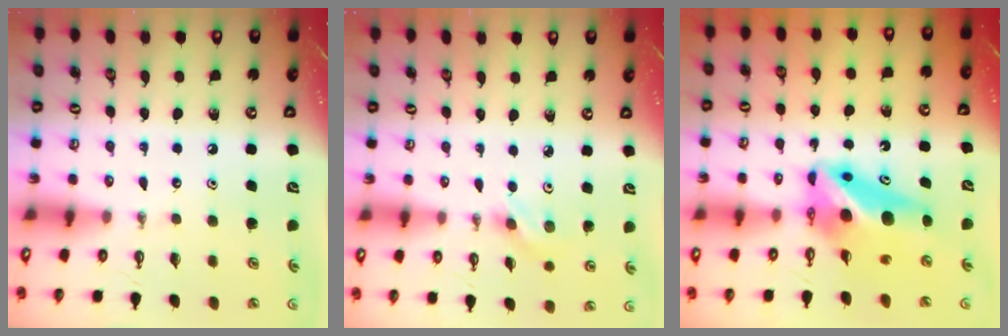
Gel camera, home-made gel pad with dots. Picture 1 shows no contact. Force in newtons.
{"total": 2.8, "press": 2.5, "slide": 1.3}
{"total": 10.2, "press": 10.2, "slide": 0.8}